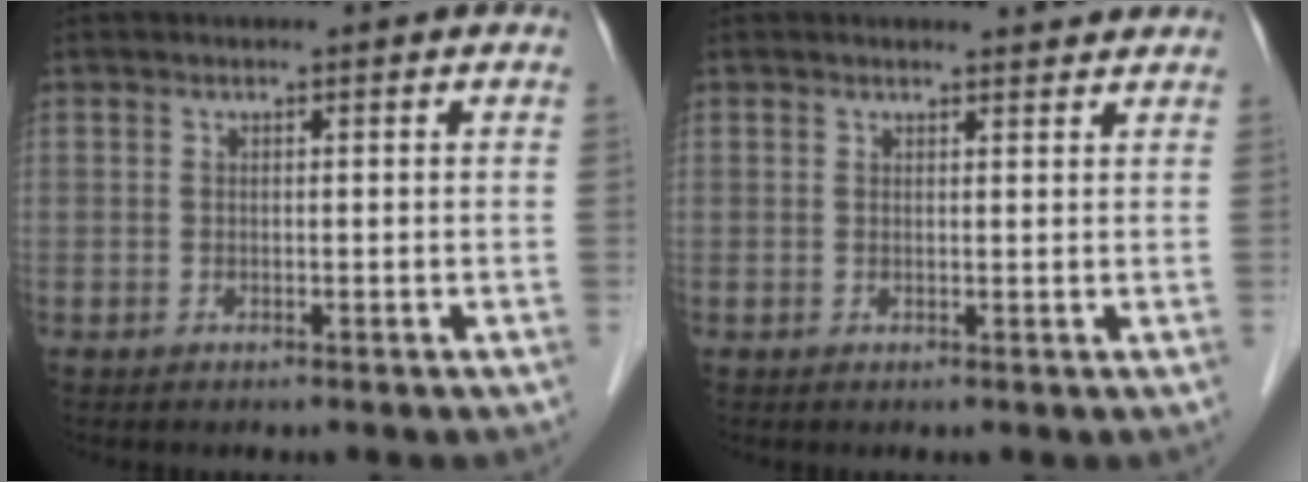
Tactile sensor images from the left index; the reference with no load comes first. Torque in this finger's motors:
{"motor_torque": [0.60, -0.70, 0.07, -0.01]}